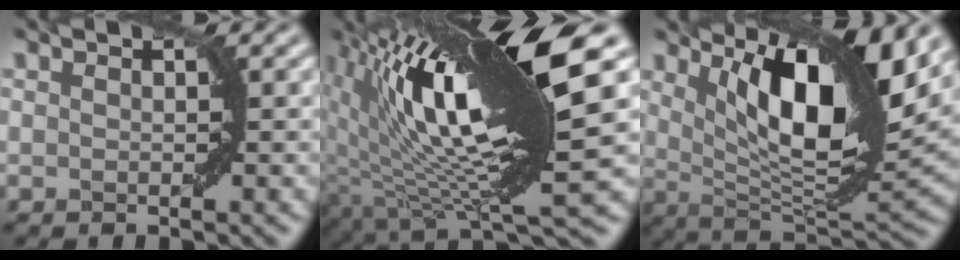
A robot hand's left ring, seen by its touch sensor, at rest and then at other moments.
{"total": 15.4, "force": [4.0, 3.8, 14.3], "torque": [-0.237, 0.010, 0.074]}
{"total": 12.5, "force": [5.1, 3.7, 10.8], "torque": [-0.168, 0.000, 0.088]}